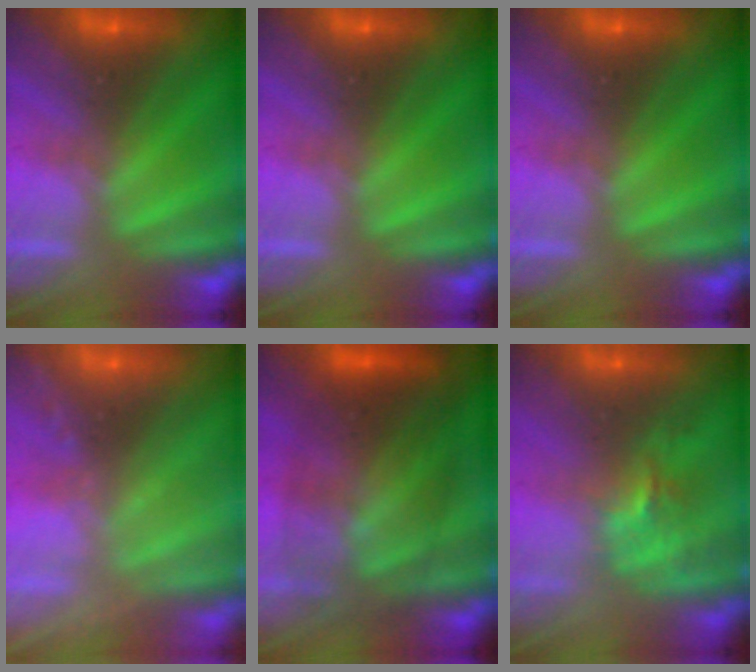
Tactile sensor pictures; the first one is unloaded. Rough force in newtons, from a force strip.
{"total": 0.0}
{"total": 0.0}
{"total": 2.4}
{"total": 10.8}
{"total": 2.6}